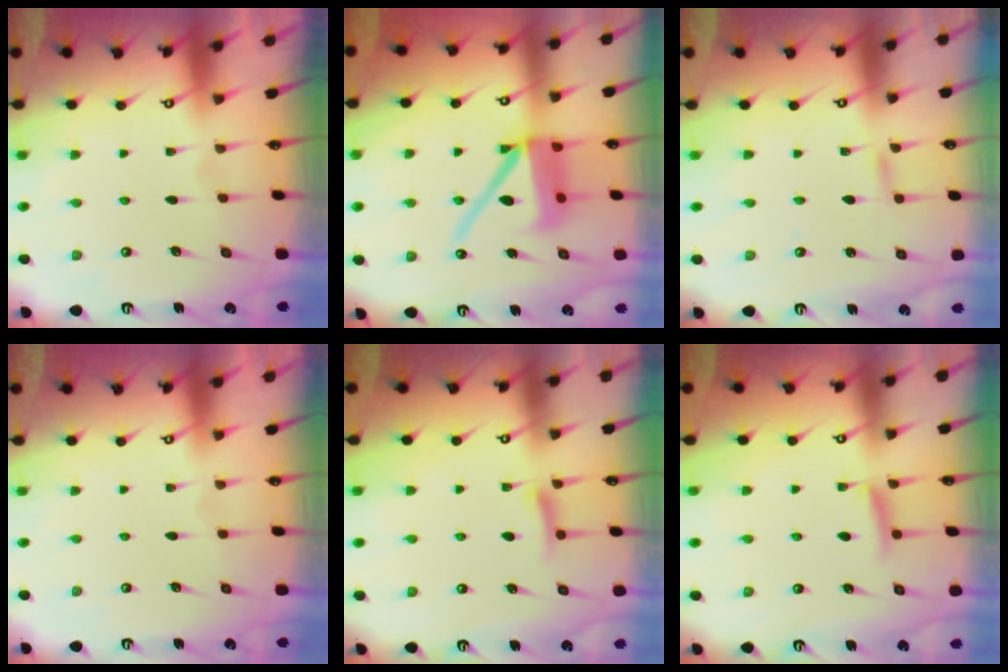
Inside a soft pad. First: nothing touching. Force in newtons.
{"total": 13.5, "press": 13.4, "slide": 1.7}
{"total": 2.1, "press": 2.1, "slide": 0.2}
{"total": 0.0}
{"total": 6.0, "press": 5.9, "slide": 0.7}
{"total": 6.7, "press": 6.6, "slide": 0.8}